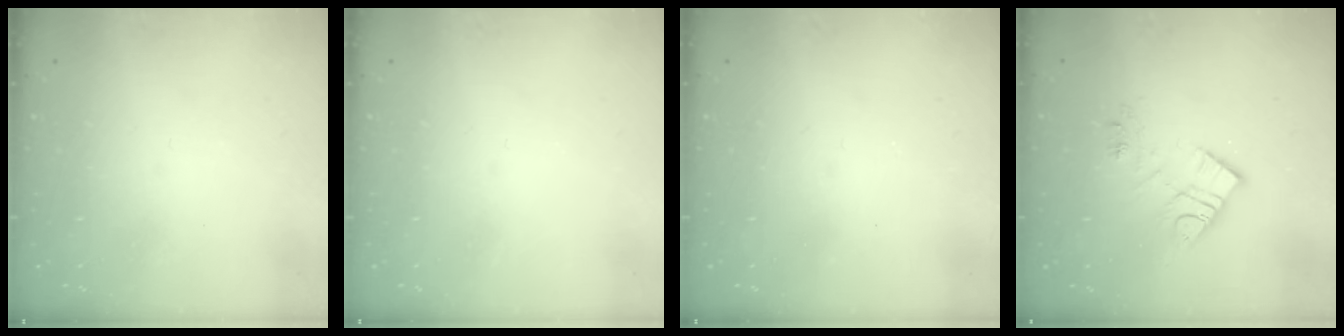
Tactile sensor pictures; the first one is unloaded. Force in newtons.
{"total": 0.0}
{"total": 2.5, "press": 2.4, "slide": 0.4}
{"total": 11.6, "press": 11.6, "slide": 0.9}